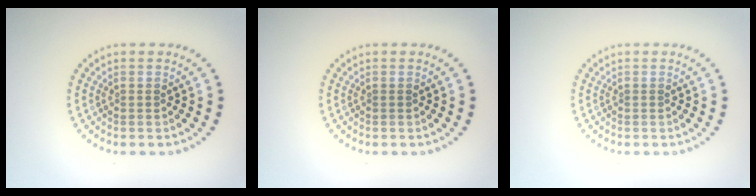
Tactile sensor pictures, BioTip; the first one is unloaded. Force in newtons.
{"total": 0.0}
{"total": 0.0}